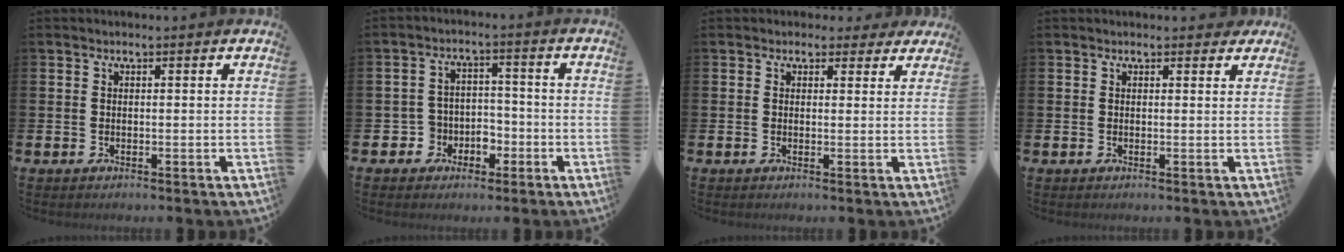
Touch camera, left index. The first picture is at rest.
{"total": 4.2, "force": [-1.8, 3.8, 0.4], "torque": [-0.032, 0.008, -0.038]}
{"total": 2.0, "force": [1.5, 1.4, 0.1], "torque": [0.006, -0.002, 0.021]}
{"total": 0.9, "force": [0.7, 0.5, 0.3], "torque": [0.003, 0.004, 0.010]}